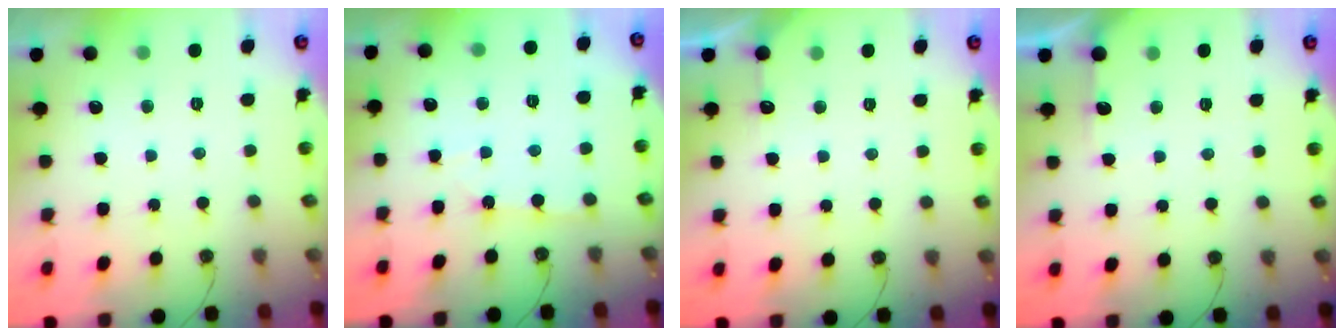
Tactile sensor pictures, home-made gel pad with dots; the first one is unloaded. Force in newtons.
{"total": 2.6, "press": 2.6, "slide": 0.3}
{"total": 3.1, "press": 3.1, "slide": 0.4}
{"total": 2.6, "press": 2.6, "slide": 0.4}